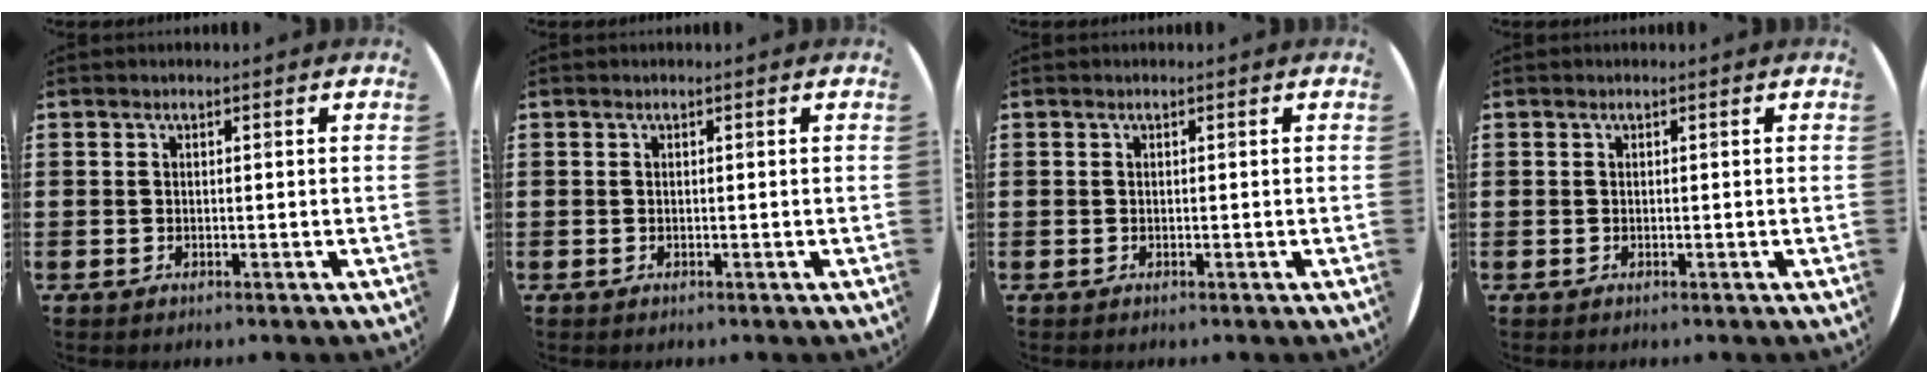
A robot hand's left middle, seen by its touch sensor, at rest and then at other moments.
{"total": 0.0}
{"total": 0.0}
{"total": 0.0}